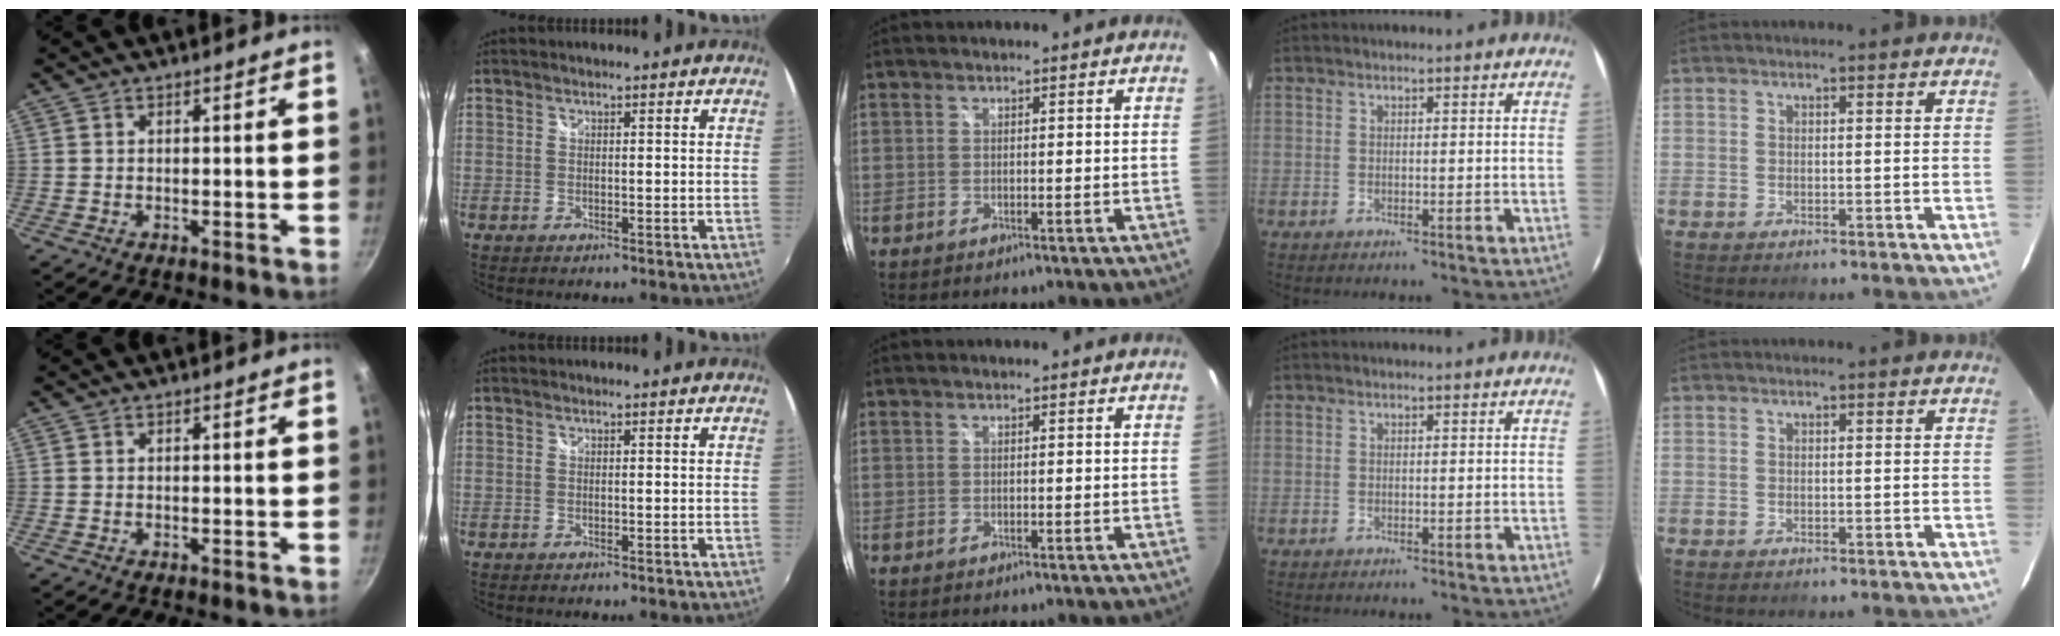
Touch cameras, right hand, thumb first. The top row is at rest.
{}